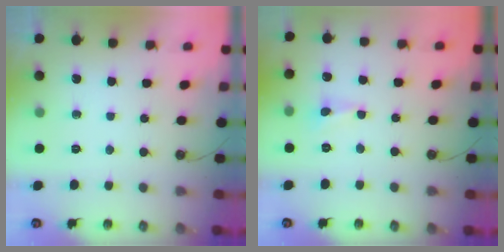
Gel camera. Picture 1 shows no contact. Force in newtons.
{"total": 0.9, "press": 0.8, "slide": 0.2}